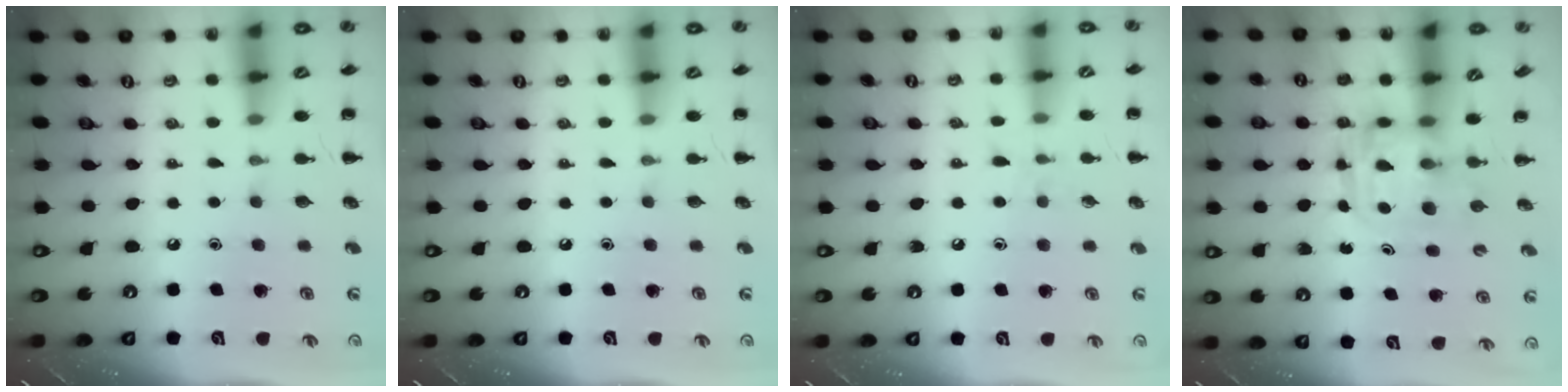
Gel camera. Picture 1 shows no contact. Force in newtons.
{"total": 0.0}
{"total": 5.0, "press": 4.4, "slide": 2.3}
{"total": 3.0, "press": 3.0, "slide": 0.3}